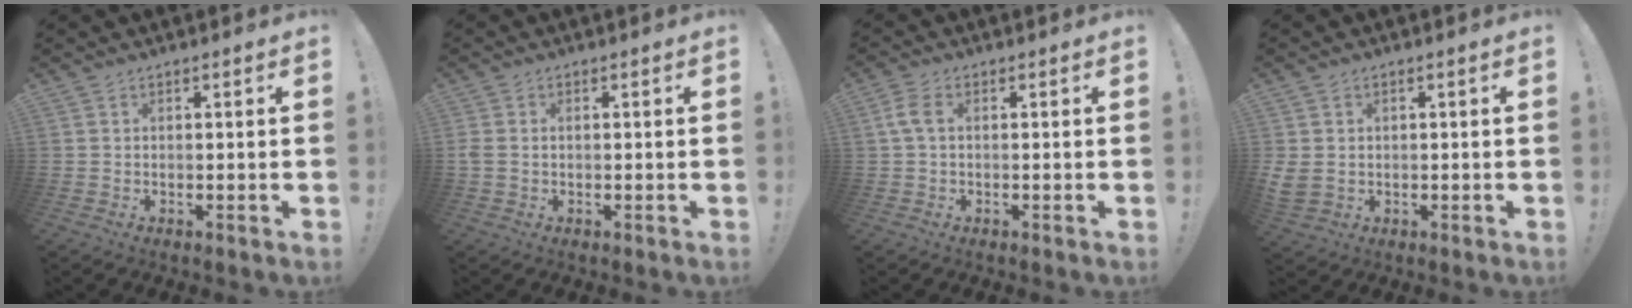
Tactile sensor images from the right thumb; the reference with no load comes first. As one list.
[{"total": 1.8, "force": [0.3, 1.3, 1.3], "torque": [-0.032, 0.008, 0.007]}, {"total": 4.0, "force": [0.5, 2.1, 3.3], "torque": [-0.067, 0.006, 0.010]}, {"total": 4.3, "force": [1.1, 3.6, 2.0], "torque": [-0.044, -0.005, 0.022]}]